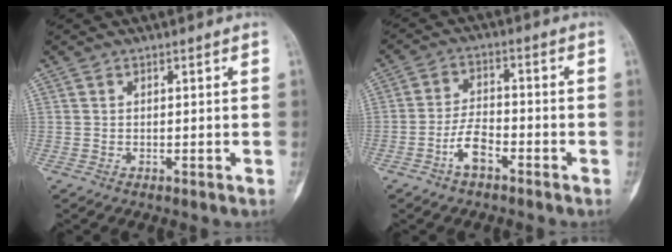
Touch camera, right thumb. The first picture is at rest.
{"total": 5.6, "force": [-3.1, 2.6, 3.9], "torque": [-0.070, 0.026, -0.060]}